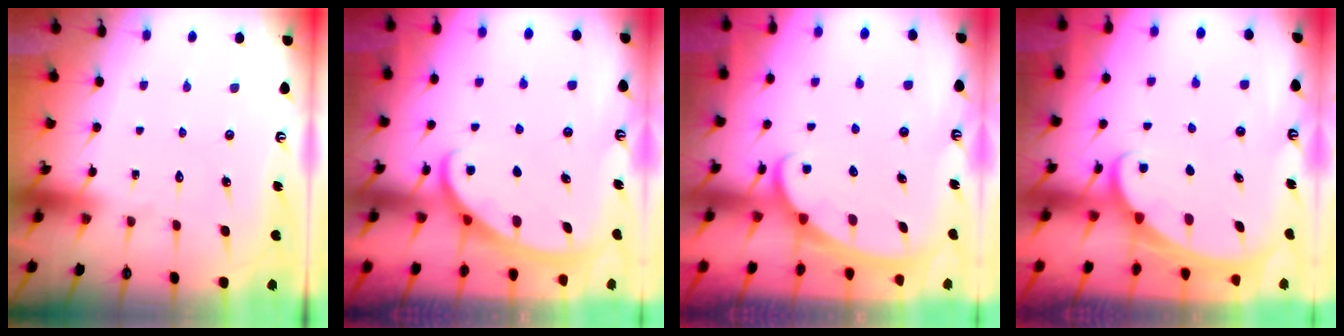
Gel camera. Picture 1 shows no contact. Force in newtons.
{"total": 2.8, "press": 2.8, "slide": 0.4}
{"total": 2.6, "press": 2.6, "slide": 0.3}
{"total": 1.9, "press": 1.9, "slide": 0.2}